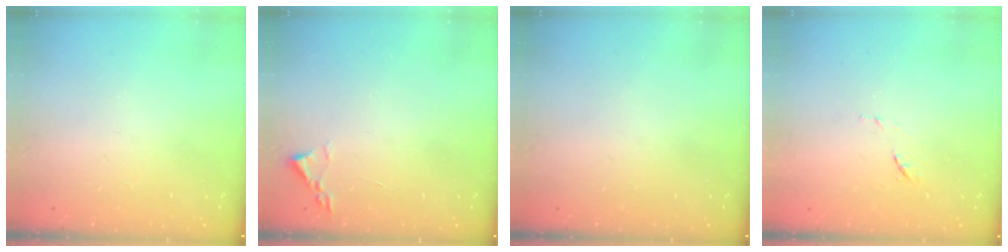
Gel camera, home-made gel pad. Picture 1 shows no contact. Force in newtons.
{"total": 1.8, "press": 1.8, "slide": 0.3}
{"total": 0.0}
{"total": 7.8, "press": 7.7, "slide": 0.6}